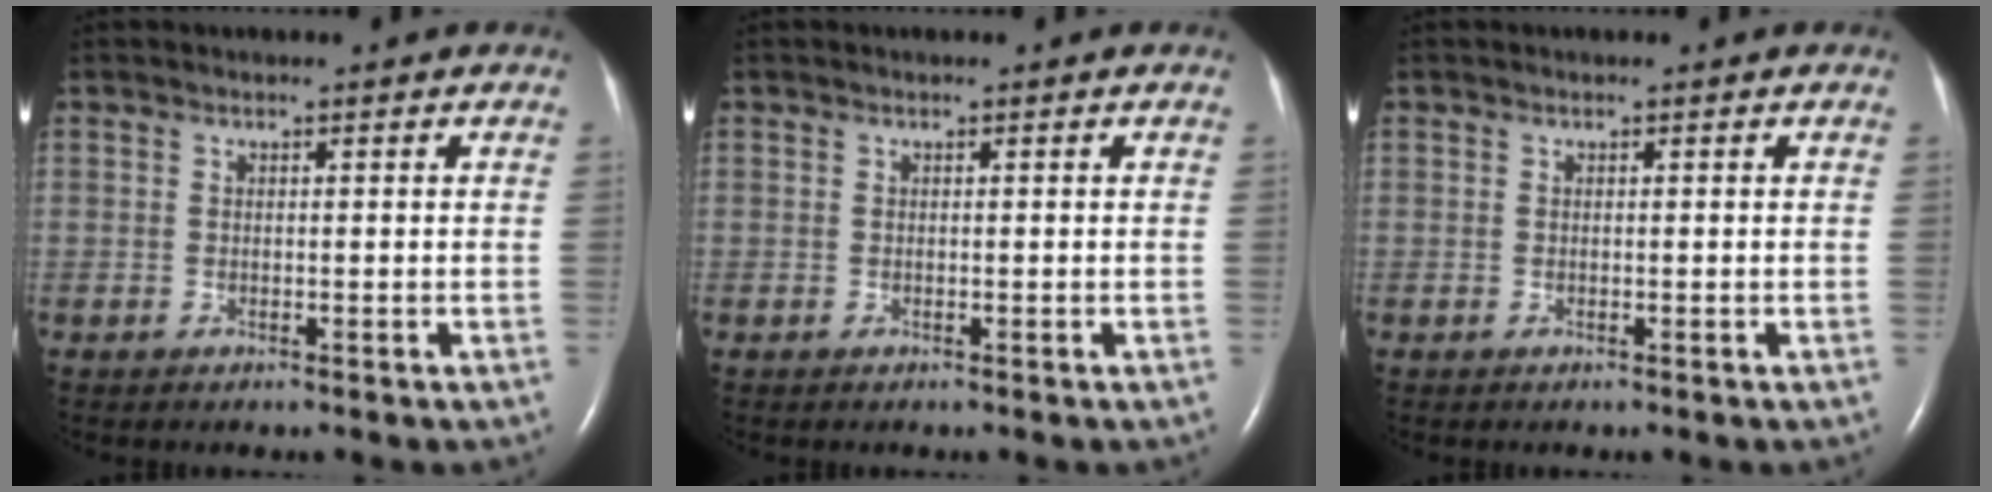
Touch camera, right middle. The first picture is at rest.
{"total": 0.0}
{"total": 0.0}